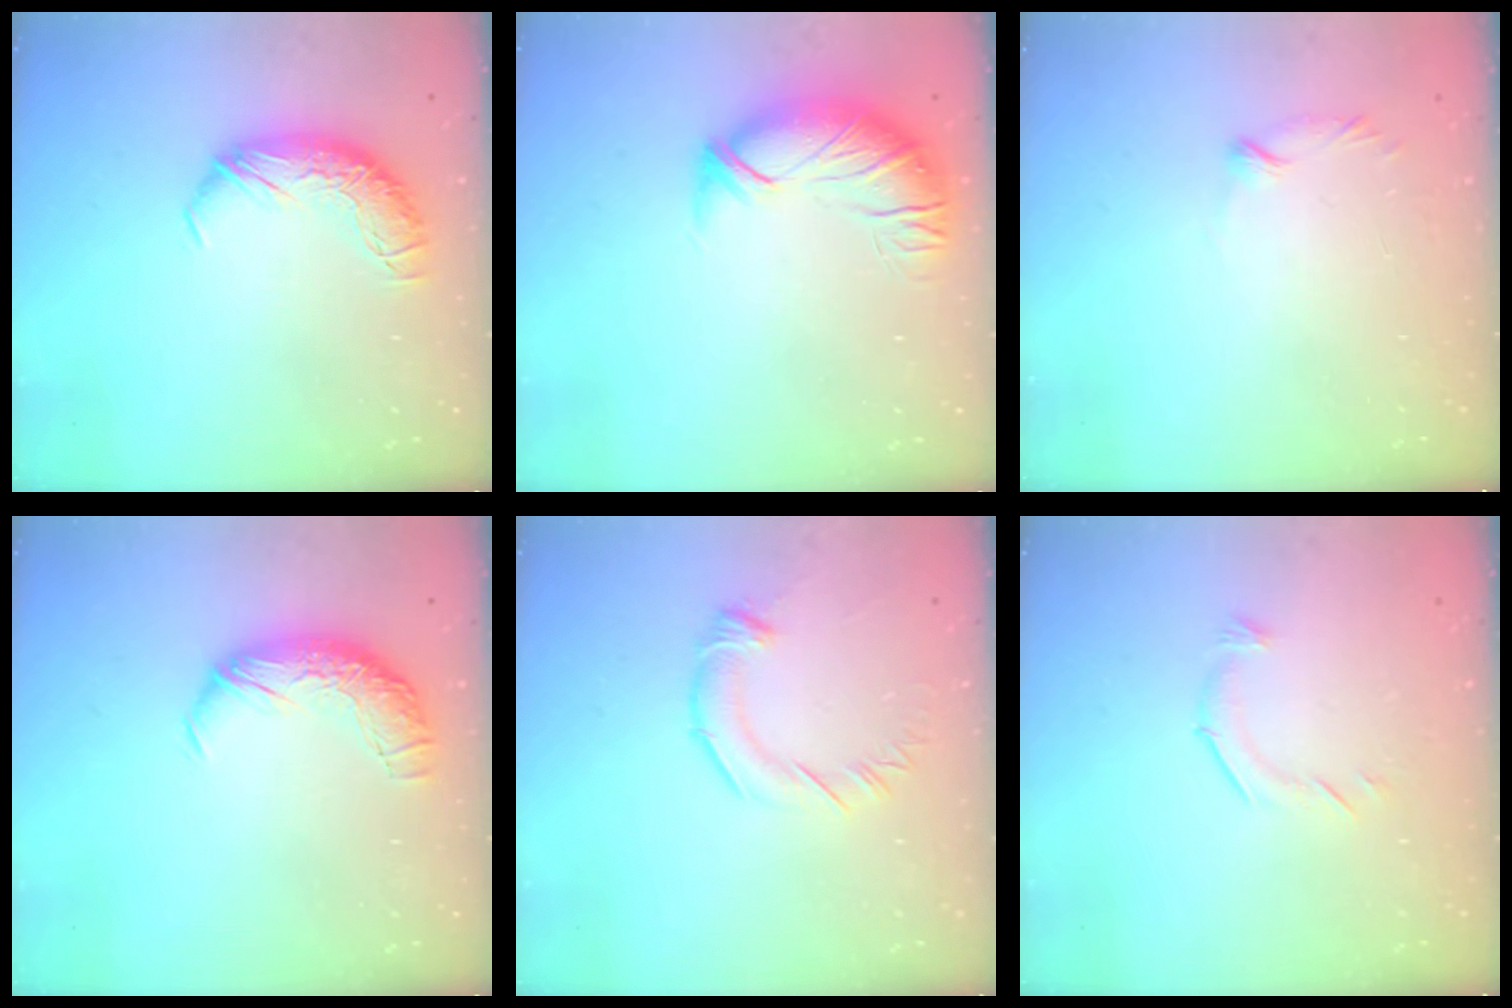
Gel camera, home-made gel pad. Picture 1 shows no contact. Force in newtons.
{"total": 2.8, "press": 1.3, "slide": 2.5}
{"total": 7.8, "press": 7.7, "slide": 0.8}
{"total": 1.5, "press": 0.9, "slide": 1.2}
{"total": 2.1, "press": 2.1, "slide": 0.3}
{"total": 6.7, "press": 6.6, "slide": 0.9}